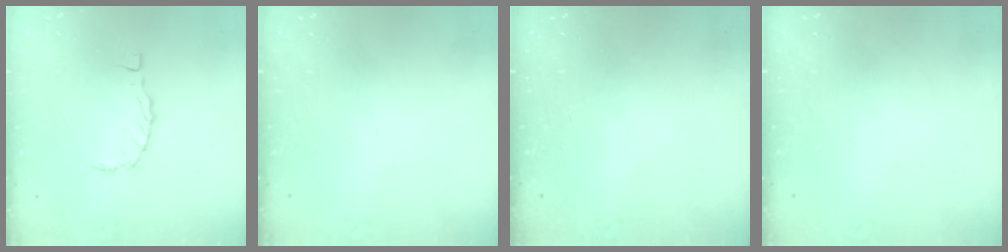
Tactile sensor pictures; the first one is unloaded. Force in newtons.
{"total": 0.0}
{"total": 0.0}
{"total": 0.0}